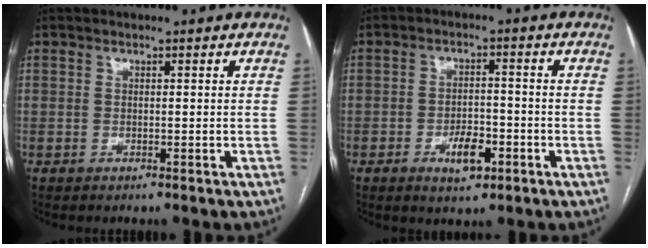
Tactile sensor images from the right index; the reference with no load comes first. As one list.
[{"total": 5.1, "force": [-2.4, 2.2, 4.0], "torque": [-0.063, 0.002, -0.034]}]